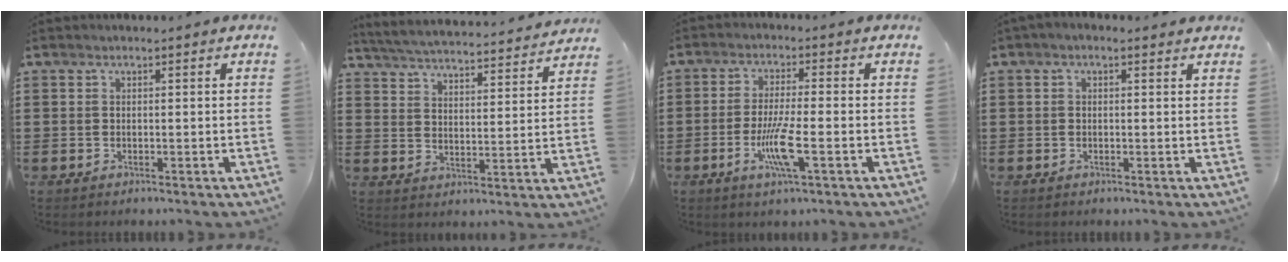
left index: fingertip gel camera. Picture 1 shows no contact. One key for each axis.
{"total": 4.2, "fx": 4.1, "fy": -0.5, "fz": 0.5, "tx": -0.033, "ty": -0.038, "tz": 0.065}
{"total": 7.1, "fx": -2.3, "fy": 0.8, "fz": 6.7, "tx": -0.137, "ty": -0.015, "tz": -0.047}
{"total": 0.9, "fx": 0.0, "fy": 0.4, "fz": 0.8, "tx": -0.015, "ty": 0.003, "tz": 0.000}